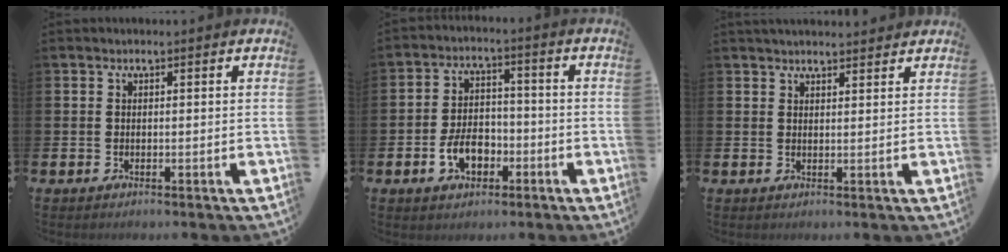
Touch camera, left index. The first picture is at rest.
{"total": 5.5, "force": [-2.4, 3.6, 3.5], "torque": [-0.046, 0.007, -0.047]}
{"total": 2.4, "force": [2.4, 0.3, 0.3], "torque": [-0.004, -0.010, 0.042]}